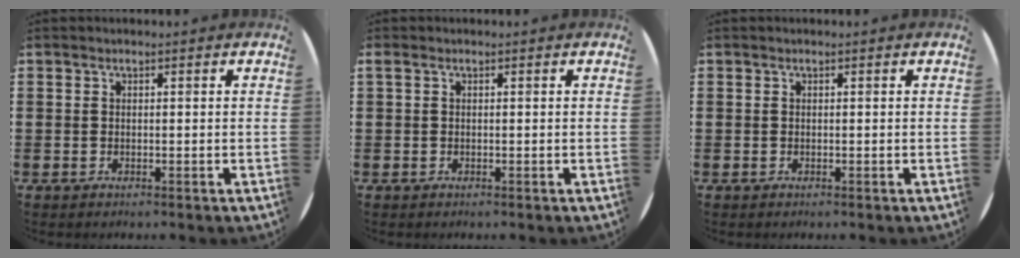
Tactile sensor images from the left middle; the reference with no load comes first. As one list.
[{"total": 0.0}, {"total": 0.0}]